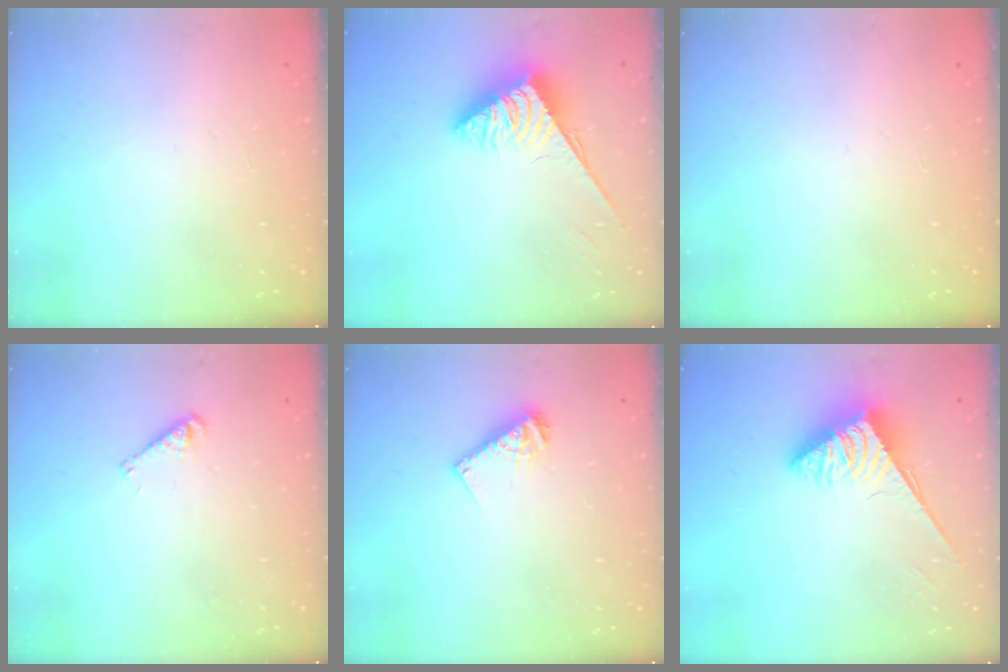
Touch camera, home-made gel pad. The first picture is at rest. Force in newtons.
{"total": 3.8, "press": 3.8, "slide": 0.6}
{"total": 0.0}
{"total": 3.4, "press": 3.4, "slide": 0.2}
{"total": 7.8, "press": 7.7, "slide": 0.4}
{"total": 3.8, "press": 3.8, "slide": 0.6}